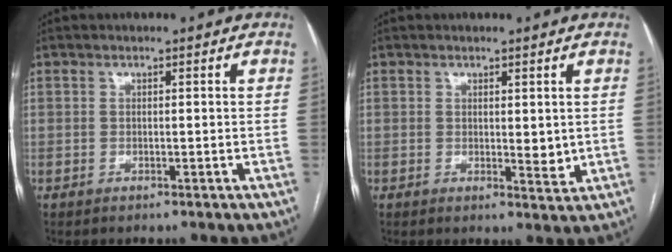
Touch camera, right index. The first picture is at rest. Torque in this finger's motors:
{"motor_torque": [0.33, 0.12, 0.08, 0.02]}